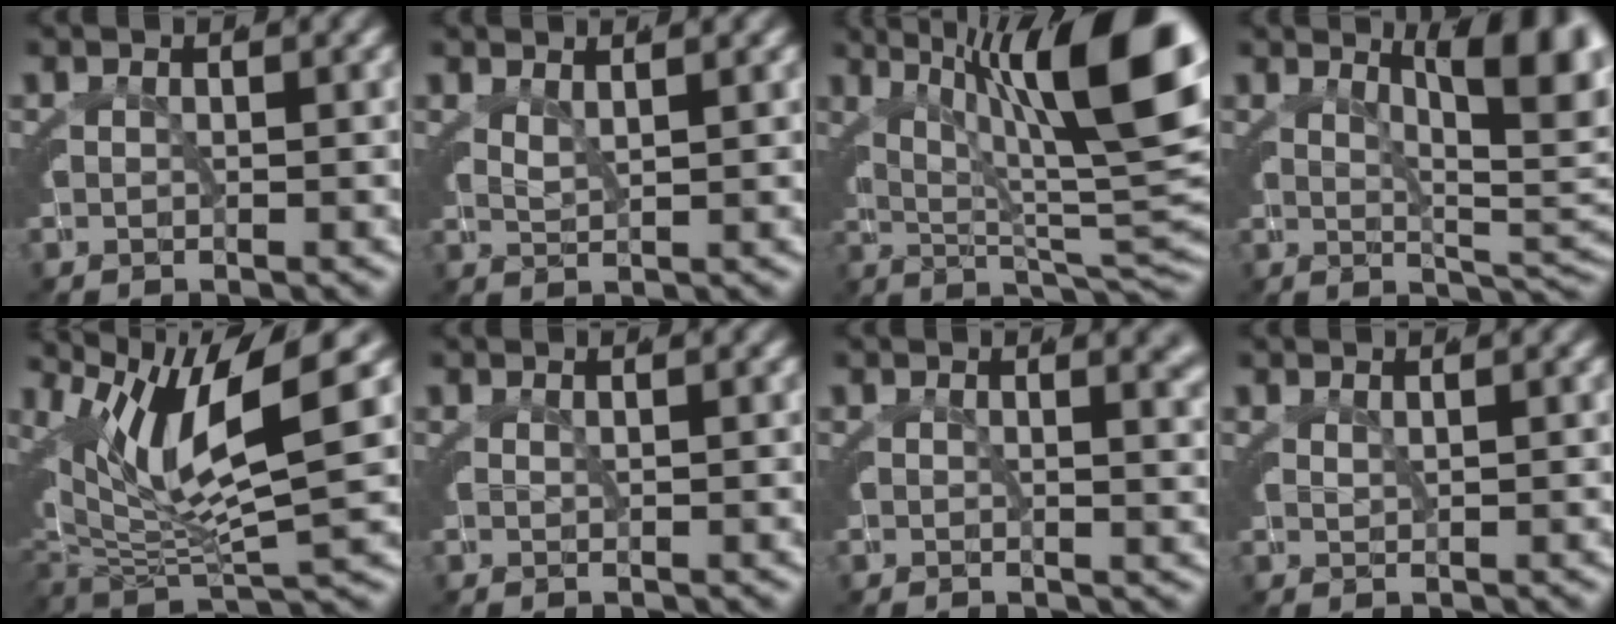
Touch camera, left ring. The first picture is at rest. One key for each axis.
{"total": 1.9, "fx": 1.6, "fy": 0.0, "fz": 0.9, "tx": -0.021, "ty": -0.008, "tz": 0.036}
{"total": 14.1, "fx": 3.2, "fy": 4.9, "fz": 12.8, "tx": -0.162, "ty": 0.005, "tz": 0.050}
{"total": 8.3, "fx": 2.8, "fy": 2.4, "fz": 7.5, "tx": -0.070, "ty": 0.002, "tz": 0.040}
{"total": 10.5, "fx": 2.7, "fy": 5.1, "fz": 8.8, "tx": -0.148, "ty": 0.001, "tz": 0.041}
{"total": 0.7, "fx": 0.5, "fy": -0.3, "fz": 0.3, "tx": -0.004, "ty": -0.001, "tz": 0.010}
{"total": 2.2, "fx": 1.4, "fy": 0.3, "fz": 1.7, "tx": -0.013, "ty": -0.002, "tz": 0.018}
{"total": 1.1, "fx": 0.9, "fy": -0.5, "fz": 0.2, "tx": -0.006, "ty": -0.006, "tz": 0.023}